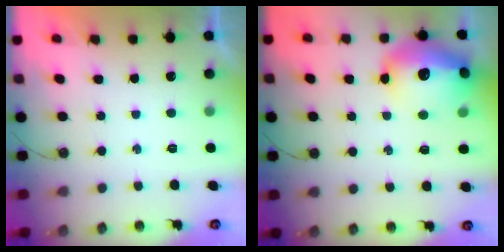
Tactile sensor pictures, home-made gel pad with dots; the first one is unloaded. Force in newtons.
{"total": 20.5, "press": 20.4, "slide": 1.6}